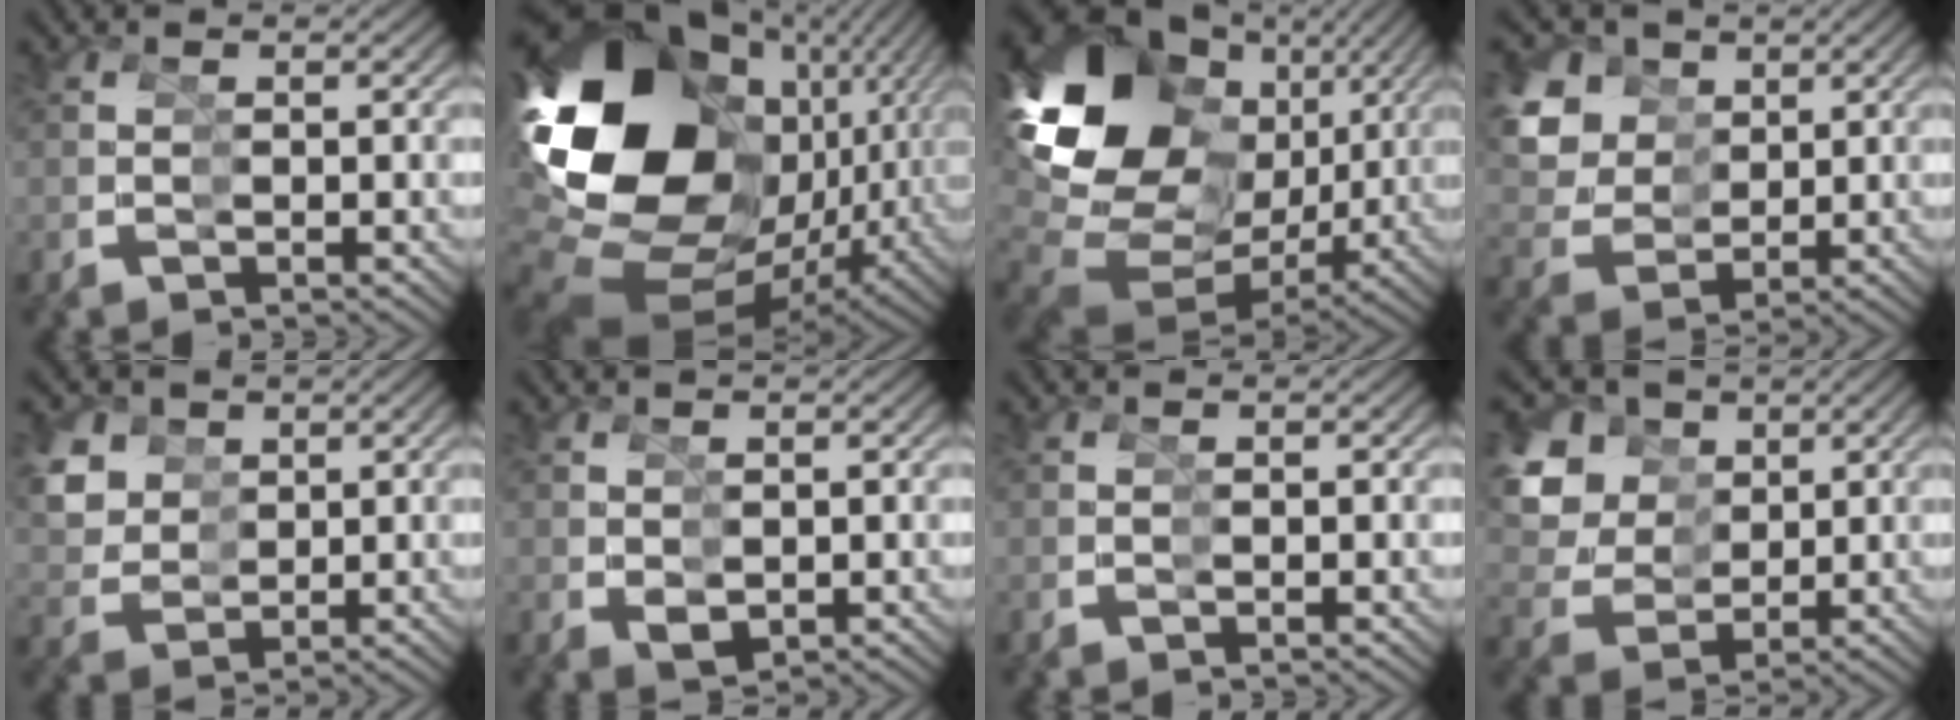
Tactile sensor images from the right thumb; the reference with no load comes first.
{"total": 25.8, "force": [-1.2, 17.0, 19.4], "torque": [-0.367, -0.045, 0.006]}
{"total": 19.7, "force": [1.4, 13.6, 14.2], "torque": [-0.288, -0.010, 0.034]}
{"total": 9.9, "force": [4.3, 8.2, 3.7], "torque": [-0.106, 0.007, 0.062]}
{"total": 6.0, "force": [3.1, 4.9, 1.6], "torque": [-0.071, -0.012, 0.057]}
{"total": 1.7, "force": [0.5, 1.0, 1.3], "torque": [-0.020, 0.001, 0.011]}
{"total": 0.0}
{"total": 10.7, "force": [4.1, 8.8, 4.5], "torque": [-0.115, 0.007, 0.058]}